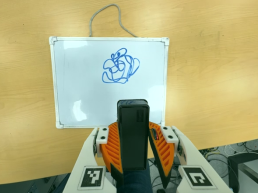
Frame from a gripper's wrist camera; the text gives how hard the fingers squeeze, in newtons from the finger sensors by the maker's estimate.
{"total": 5.5, "left": 5.4, "right": 5.5}